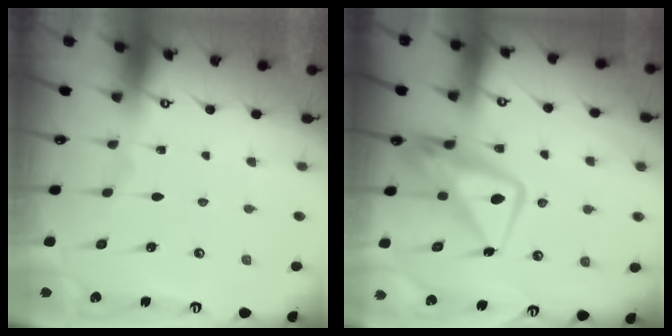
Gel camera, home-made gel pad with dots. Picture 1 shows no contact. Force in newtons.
{"total": 11.9, "press": 11.9, "slide": 0.8}